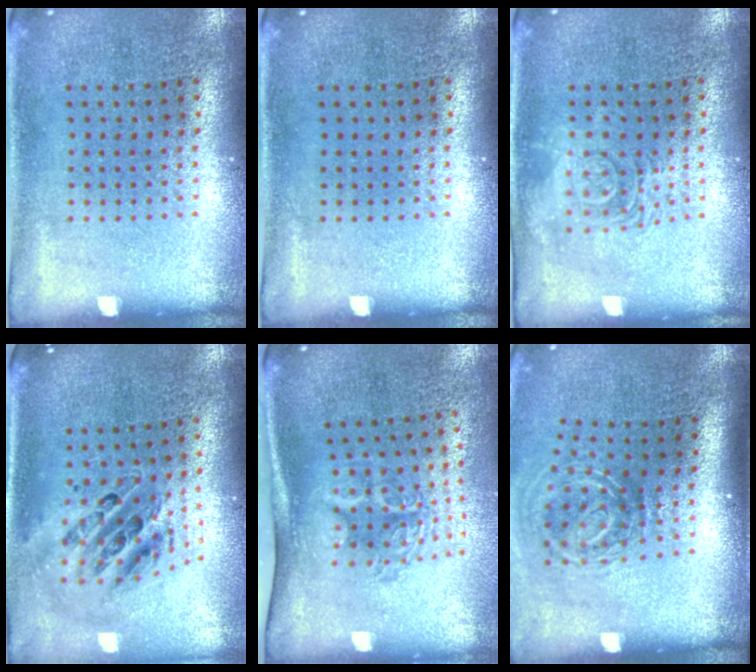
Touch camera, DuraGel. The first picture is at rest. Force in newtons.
{"total": 0.0}
{"total": 3.0, "press": 2.9, "slide": 0.4}
{"total": 1.4, "press": 1.2, "slide": 0.6}
{"total": 1.8, "press": 1.2, "slide": 1.3}
{"total": 2.0, "press": 1.2, "slide": 1.6}